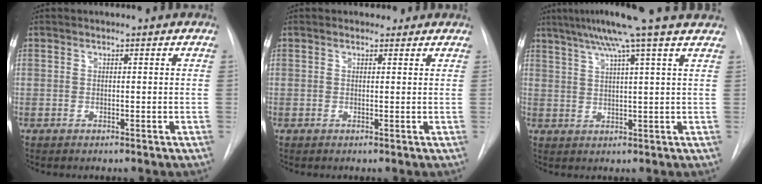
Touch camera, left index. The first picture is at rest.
{"total": 1.5, "force": [1.2, 0.9, 0.1], "torque": [0.003, 0.005, 0.012]}
{"total": 13.3, "force": [10.4, -1.8, 8.0], "torque": [-0.131, 0.018, 0.134]}